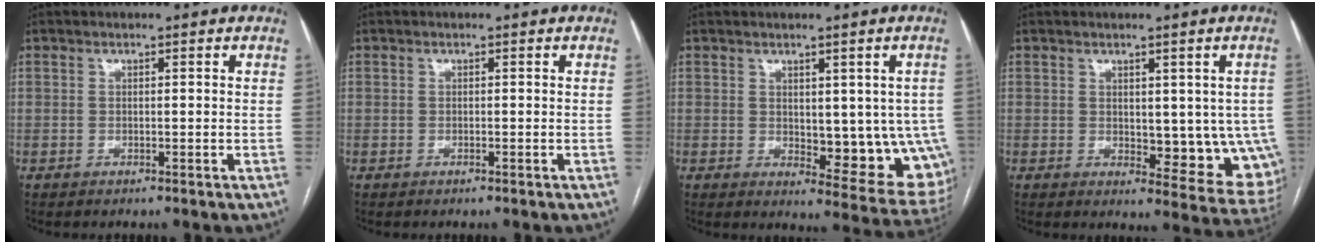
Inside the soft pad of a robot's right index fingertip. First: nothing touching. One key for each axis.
{"total": 0.0}
{"total": 11.9, "fx": -0.5, "fy": 5.2, "fz": 10.7, "tx": -0.102, "ty": -0.006, "tz": 0.006}
{"total": 10.5, "fx": -0.2, "fy": 5.0, "fz": 9.2, "tx": -0.092, "ty": -0.011, "tz": 0.005}